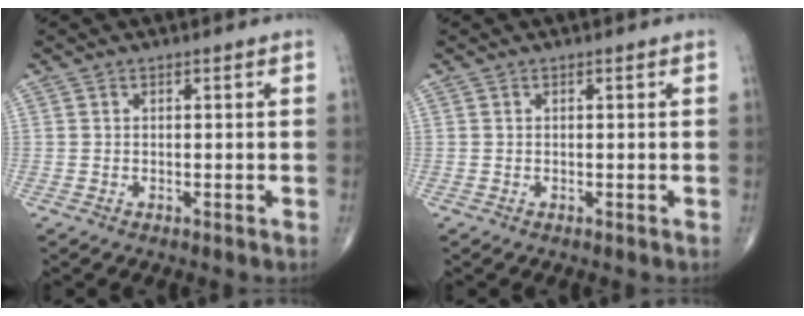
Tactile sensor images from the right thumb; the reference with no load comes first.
{"total": 0.0}